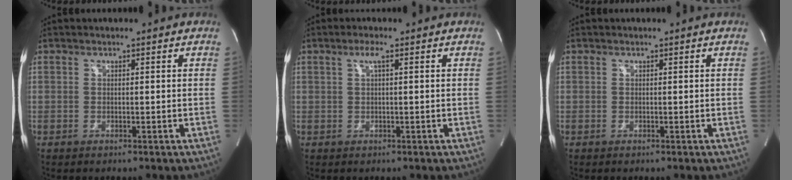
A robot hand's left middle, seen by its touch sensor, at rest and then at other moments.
{"total": 1.7, "force": [0.8, -0.1, 1.5], "torque": [-0.038, 0.002, 0.015]}
{"total": 0.0}